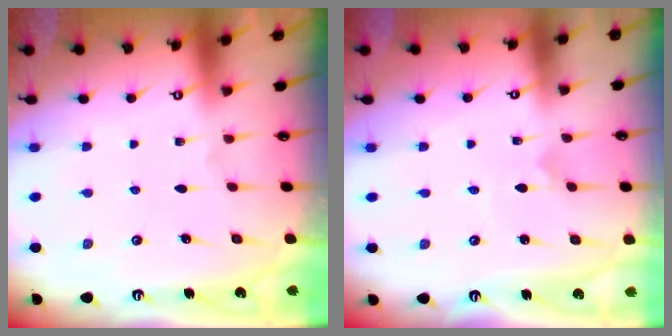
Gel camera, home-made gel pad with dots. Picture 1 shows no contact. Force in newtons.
{"total": 0.8, "press": 0.8, "slide": 0.0}